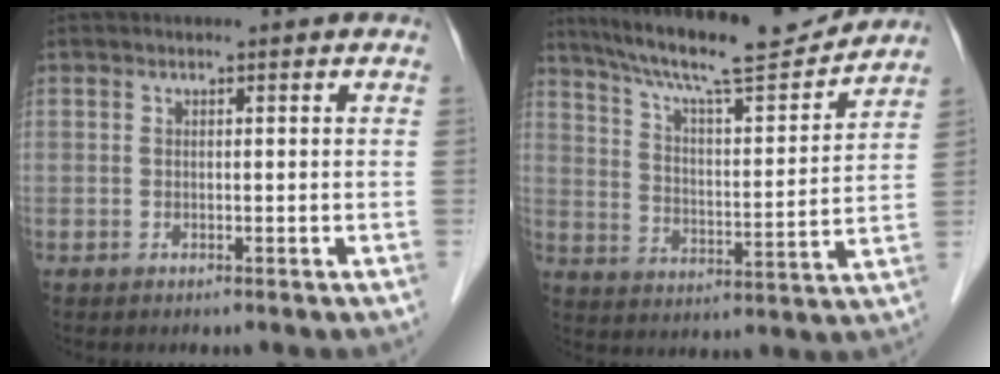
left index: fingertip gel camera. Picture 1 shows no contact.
{"total": 17.5, "force": [15.8, 1.1, 7.4], "torque": [-0.131, 0.002, 0.244]}